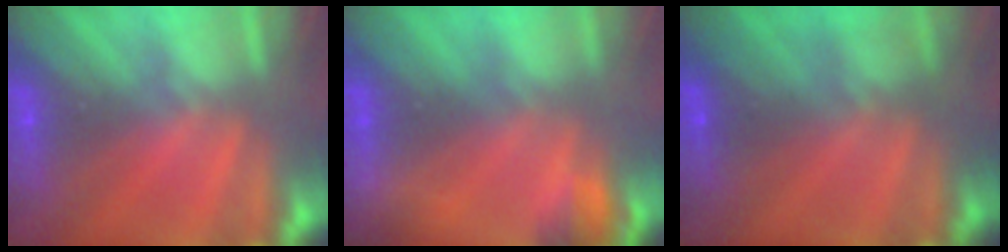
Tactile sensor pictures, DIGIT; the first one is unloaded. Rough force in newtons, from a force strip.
{"total": 4.9}
{"total": 2.8}